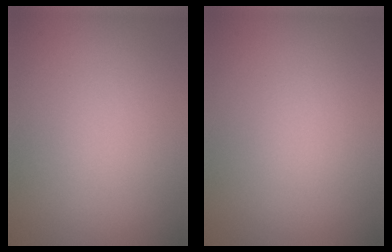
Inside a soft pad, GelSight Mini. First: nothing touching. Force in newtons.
{"total": 0.0}